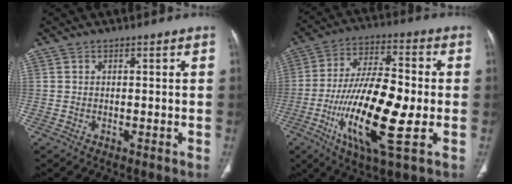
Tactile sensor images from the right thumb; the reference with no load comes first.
{"total": 20.5, "force": [-4.3, 5.9, 19.1], "torque": [-0.365, 0.004, -0.073]}